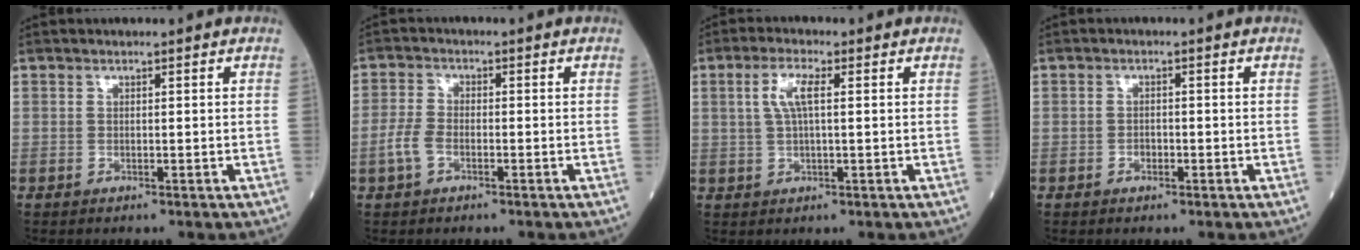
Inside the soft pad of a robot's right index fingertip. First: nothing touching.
{"total": 3.6, "force": [-1.6, 2.0, 2.6], "torque": [-0.067, 0.004, -0.035]}
{"total": 4.2, "force": [1.0, 0.9, 4.0], "torque": [-0.085, 0.011, 0.022]}
{"total": 1.3, "force": [-0.6, 0.9, 0.7], "torque": [-0.005, 0.004, -0.010]}